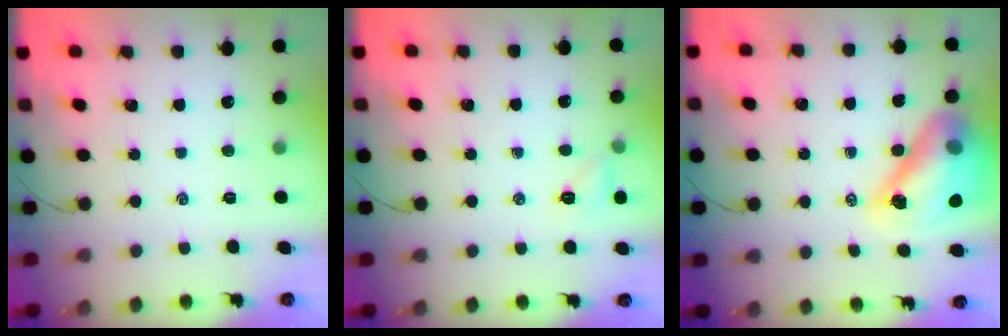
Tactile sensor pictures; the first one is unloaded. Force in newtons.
{"total": 6.2, "press": 6.0, "slide": 1.3}
{"total": 18.4, "press": 17.7, "slide": 5.2}